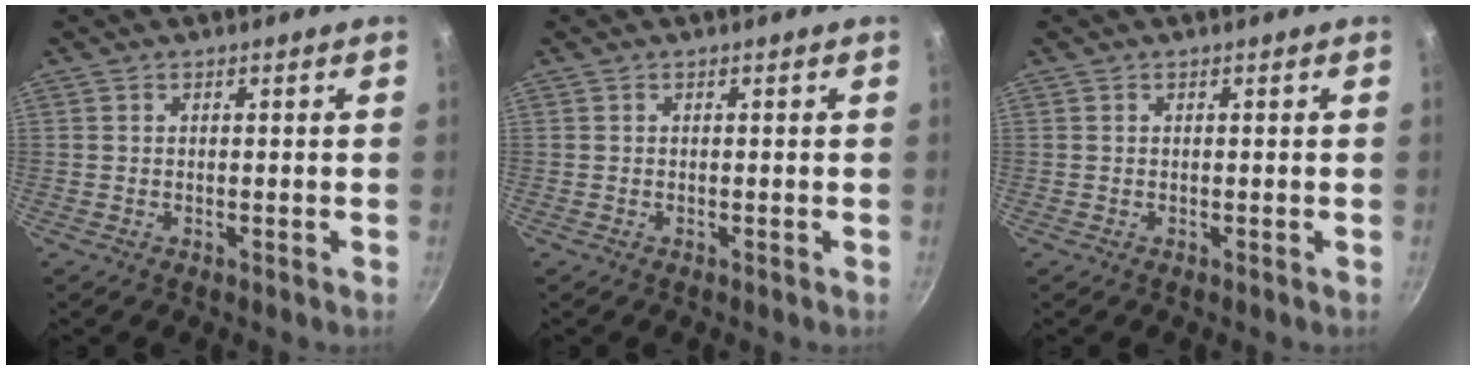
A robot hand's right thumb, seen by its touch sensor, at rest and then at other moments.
{"total": 0.0}
{"total": 0.0}